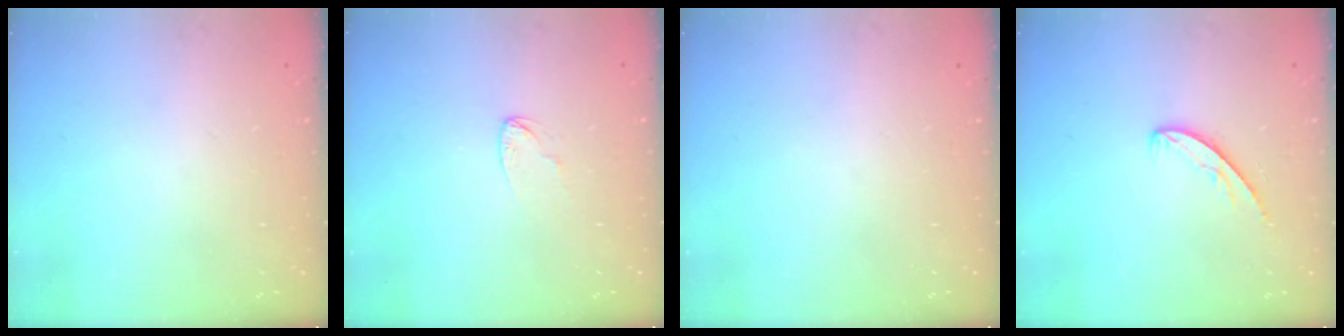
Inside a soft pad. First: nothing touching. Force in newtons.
{"total": 2.4, "press": 2.4, "slide": 0.2}
{"total": 0.0}
{"total": 5.0, "press": 5.0, "slide": 0.5}